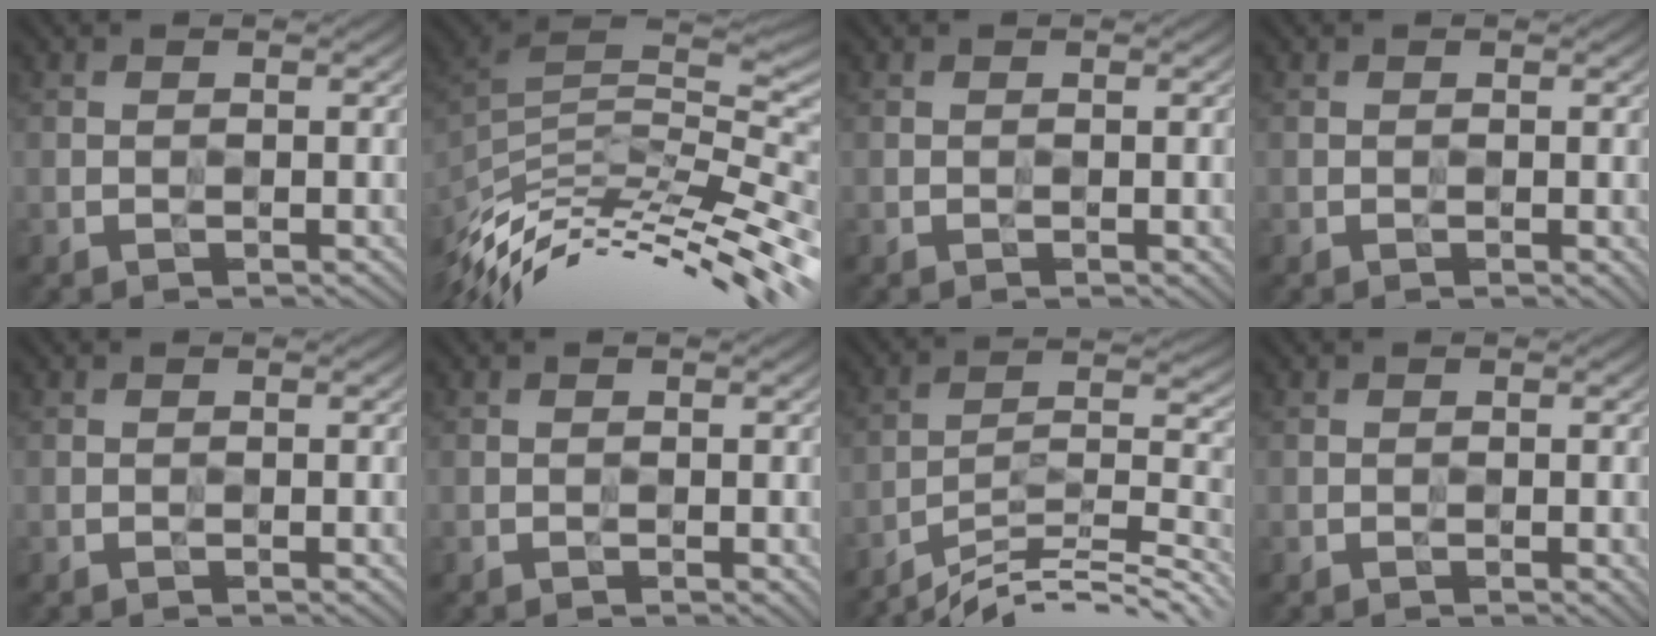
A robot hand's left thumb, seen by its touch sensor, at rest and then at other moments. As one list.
[{"total": 11.4, "force": [-4.6, 3.8, 9.7], "torque": [-0.179, 0.011, -0.082]}, {"total": 1.1, "force": [-0.4, 0.5, 0.9], "torque": [-0.007, -0.001, -0.004]}, {"total": 1.4, "force": [-0.3, 0.7, 1.1], "torque": [-0.010, -0.003, -0.001]}, {"total": 0.0}, {"total": 1.1, "force": [-0.3, 0.6, 1.0], "torque": [-0.008, -0.002, -0.002]}, {"total": 11.8, "force": [-9.9, 2.2, 6.0], "torque": [-0.095, 0.001, -0.164]}, {"total": 2.2, "force": [-0.6, 1.1, 1.9], "torque": [-0.015, -0.004, -0.003]}]